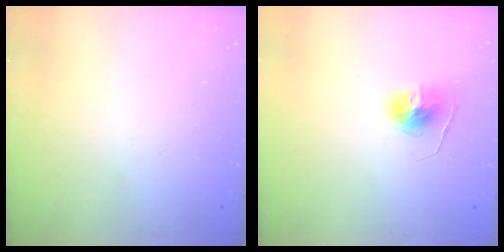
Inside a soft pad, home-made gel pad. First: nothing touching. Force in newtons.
{"total": 6.4, "press": 6.4, "slide": 0.6}